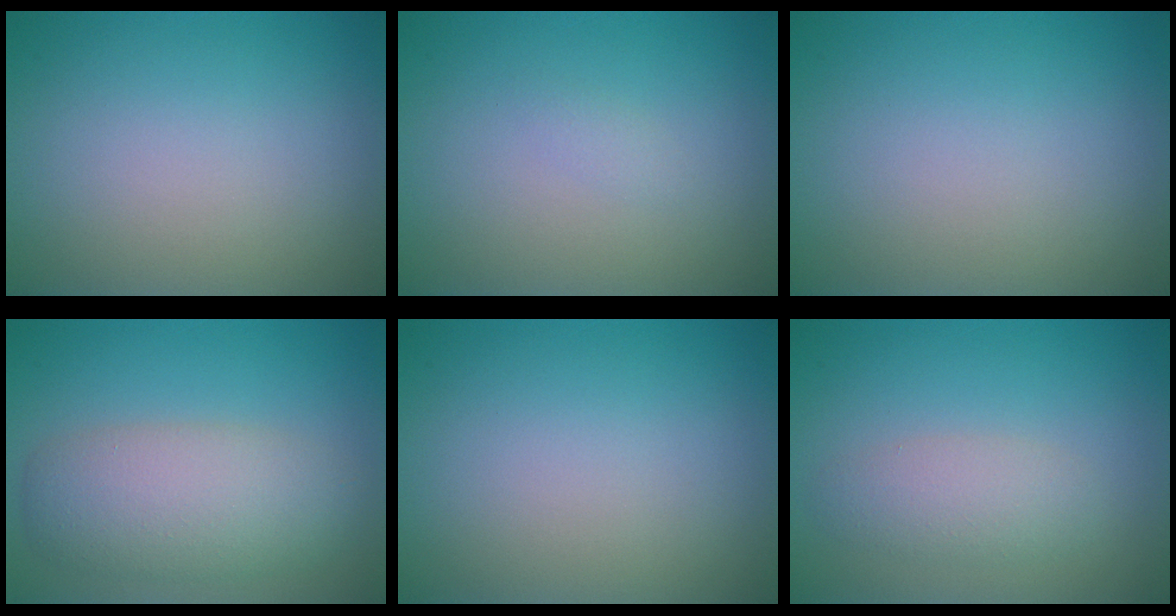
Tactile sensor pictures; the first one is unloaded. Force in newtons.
{"total": 0.6, "press": 0.6, "slide": 0.1}
{"total": 0.0}
{"total": 5.5, "press": 5.5, "slide": 0.2}
{"total": 0.0}
{"total": 2.5, "press": 2.5, "slide": 0.2}